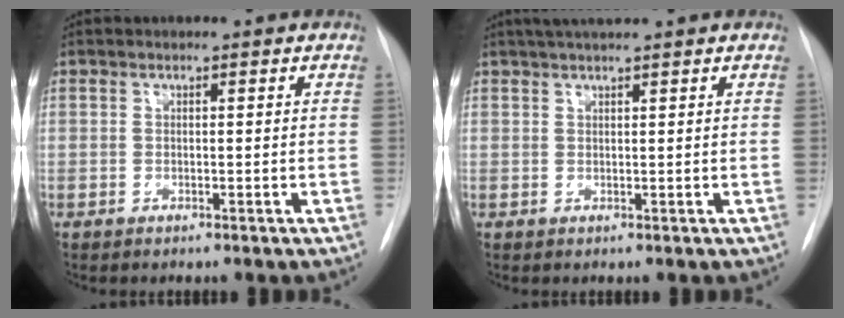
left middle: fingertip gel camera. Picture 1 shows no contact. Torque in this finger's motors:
{"motor_torque": [0.10, -0.10, 0.03, 0.00]}